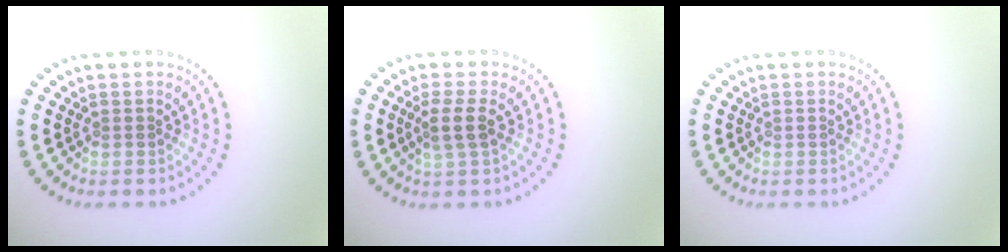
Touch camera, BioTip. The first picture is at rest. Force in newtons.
{"total": 2.2, "press": 1.8, "slide": 1.2}
{"total": 0.0}